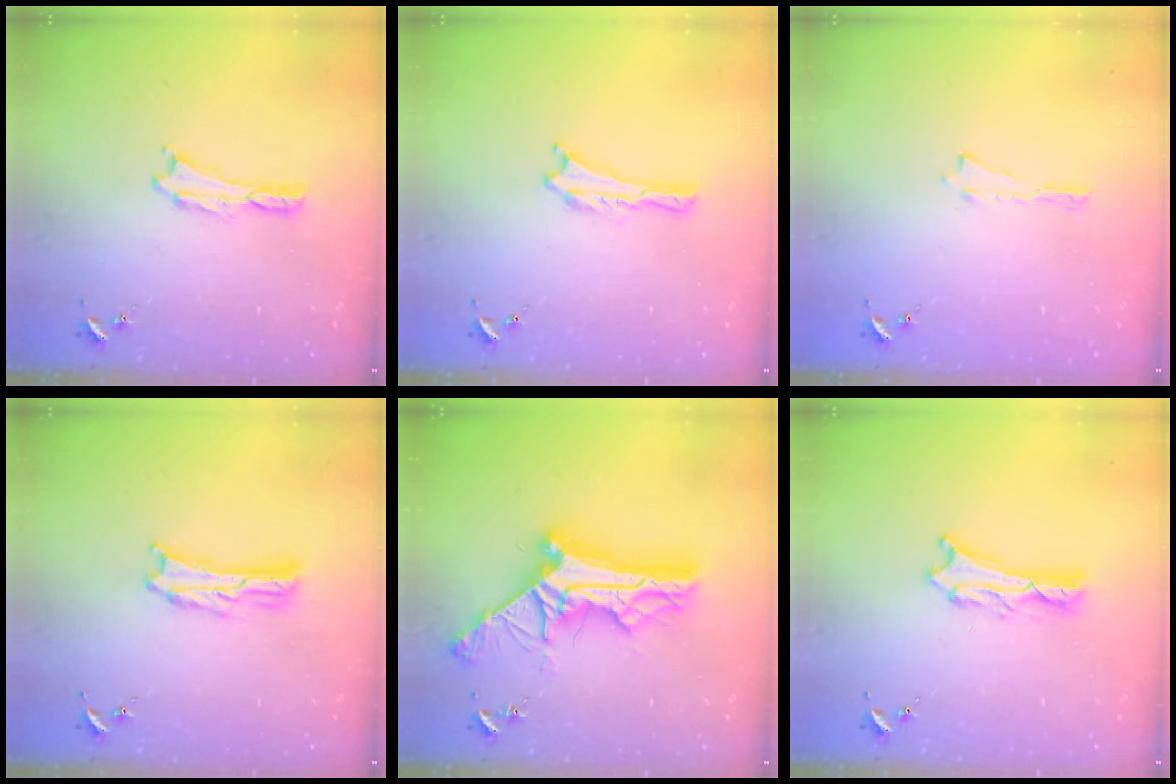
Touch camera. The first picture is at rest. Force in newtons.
{"total": 0.0}
{"total": 0.0}
{"total": 1.6, "press": 1.6, "slide": 0.3}
{"total": 13.3, "press": 13.2, "slide": 1.4}
{"total": 2.0, "press": 2.0, "slide": 0.2}